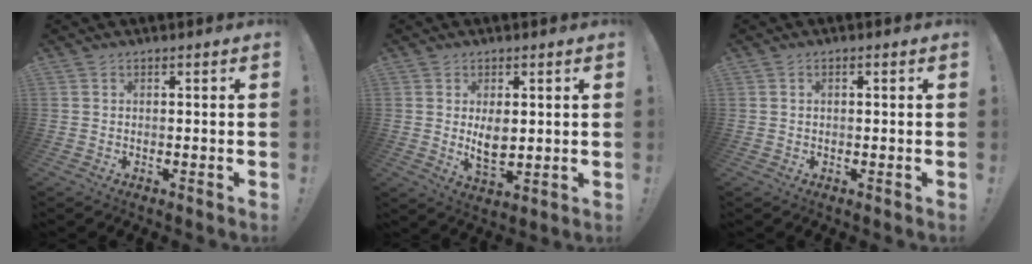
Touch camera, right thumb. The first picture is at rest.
{"total": 6.4, "force": [1.5, 3.7, 4.9], "torque": [-0.069, -0.013, 0.022]}
{"total": 0.8, "force": [0.1, 0.3, 0.8], "torque": [-0.010, 0.000, 0.000]}